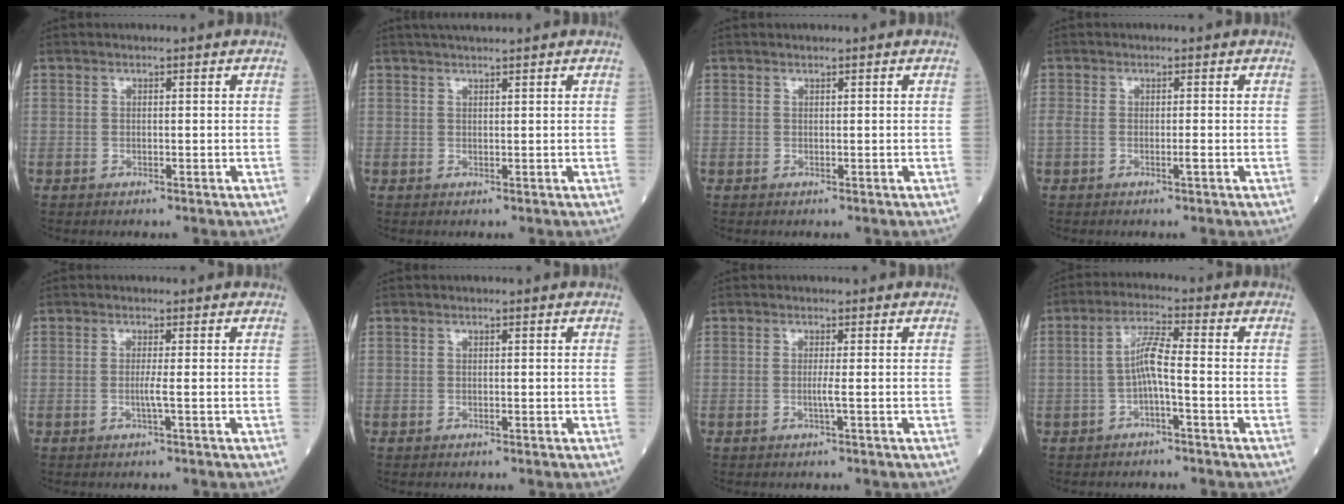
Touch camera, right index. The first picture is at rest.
{"total": 3.1, "force": [2.8, -0.1, 1.3], "torque": [-0.018, 0.023, 0.049]}
{"total": 0.0}
{"total": 1.4, "force": [-0.5, 0.2, 1.4], "torque": [-0.038, 0.004, -0.008]}
{"total": 1.2, "force": [-0.2, -0.5, 1.1], "torque": [-0.017, 0.000, -0.007]}
{"total": 0.0}
{"total": 1.0, "force": [-0.2, -0.4, 0.9], "torque": [-0.010, 0.001, -0.007]}
{"total": 4.8, "force": [-1.0, 0.4, 4.7], "torque": [-0.094, 0.012, -0.017]}